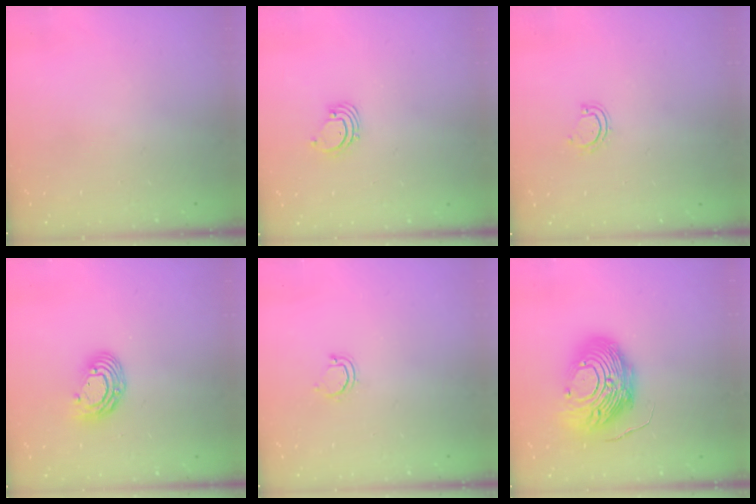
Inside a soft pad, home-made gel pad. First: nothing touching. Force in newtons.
{"total": 1.6, "press": 1.6, "slide": 0.1}
{"total": 3.3, "press": 3.3, "slide": 0.2}
{"total": 9.8, "press": 9.7, "slide": 1.7}
{"total": 3.1, "press": 3.1, "slide": 0.2}
{"total": 15.5, "press": 15.4, "slide": 1.7}